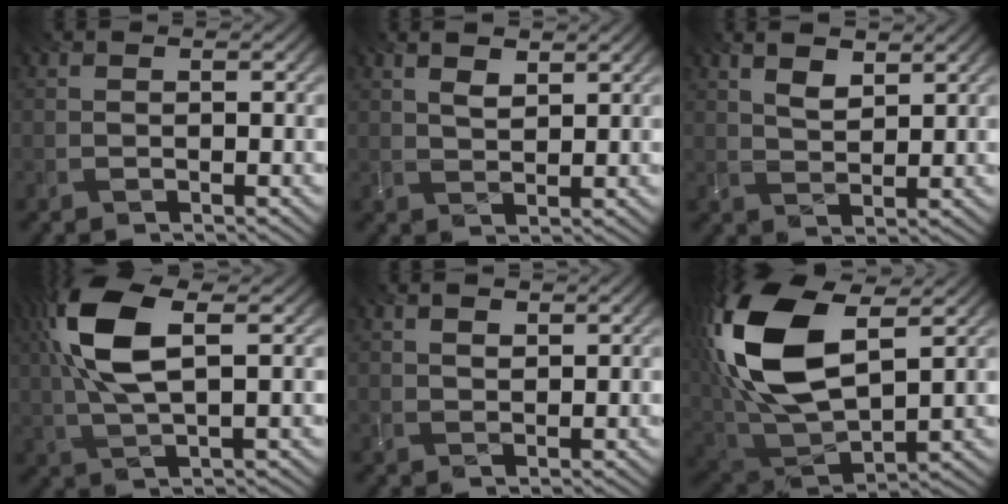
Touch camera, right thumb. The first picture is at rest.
{"total": 2.9, "force": [1.9, 1.1, 2.0], "torque": [-0.038, -0.004, 0.043]}
{"total": 3.8, "force": [2.5, 1.5, 2.6], "torque": [-0.058, -0.002, 0.052]}
{"total": 10.8, "force": [3.1, 4.0, 9.5], "torque": [-0.226, 0.012, 0.060]}
{"total": 1.7, "force": [1.1, 0.7, 1.1], "torque": [-0.023, -0.001, 0.024]}
{"total": 18.3, "force": [5.6, 9.9, 14.4], "torque": [-0.353, 0.017, 0.106]}